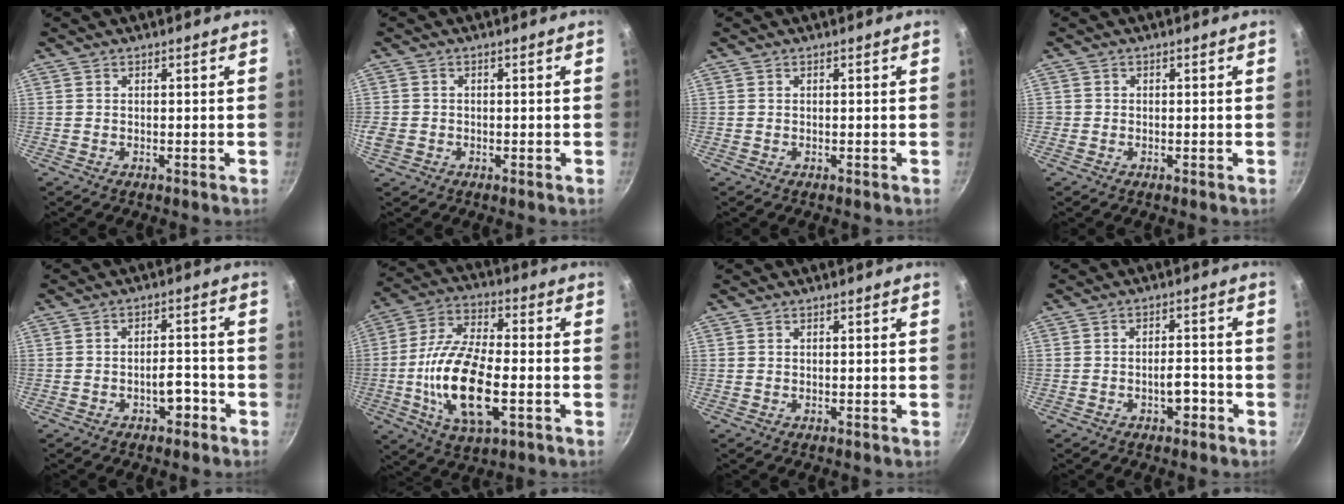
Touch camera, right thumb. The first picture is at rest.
{"total": 2.8, "force": [-0.7, 2.4, 1.4], "torque": [-0.028, 0.004, -0.010]}
{"total": 0.0}
{"total": 0.8, "force": [-0.1, 0.8, 0.0], "torque": [0.004, 0.005, -0.003]}
{"total": 4.2, "force": [-2.2, 2.3, 2.6], "torque": [-0.024, 0.028, -0.033]}
{"total": 17.8, "force": [-3.8, 7.8, 15.6], "torque": [-0.299, 0.015, -0.068]}
{"total": 0.0}
{"total": 3.6, "force": [-1.8, 2.0, 2.5], "torque": [-0.025, 0.022, -0.026]}